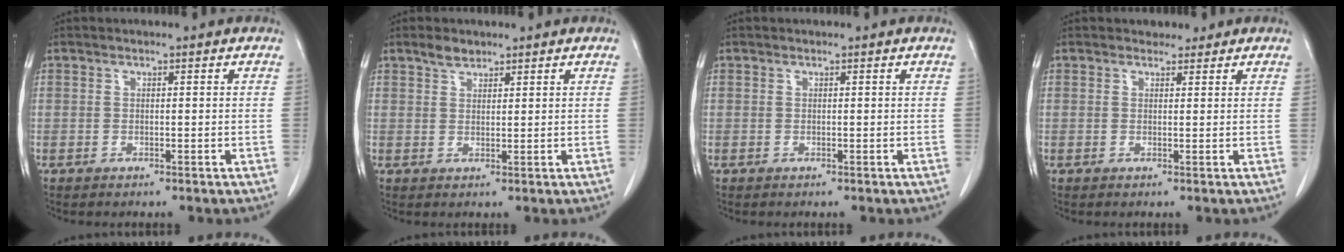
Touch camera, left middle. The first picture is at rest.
{"total": 2.2, "force": [1.8, 1.0, 0.7], "torque": [-0.017, 0.002, 0.033]}
{"total": 0.0}
{"total": 1.5, "force": [1.3, 0.8, 0.0], "torque": [0.000, 0.001, 0.017]}